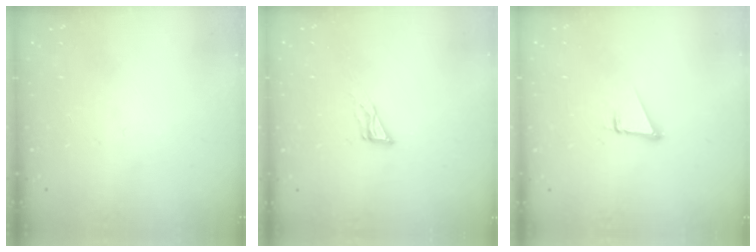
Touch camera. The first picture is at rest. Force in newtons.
{"total": 6.5, "press": 6.5, "slide": 0.4}
{"total": 1.9, "press": 1.9, "slide": 0.0}